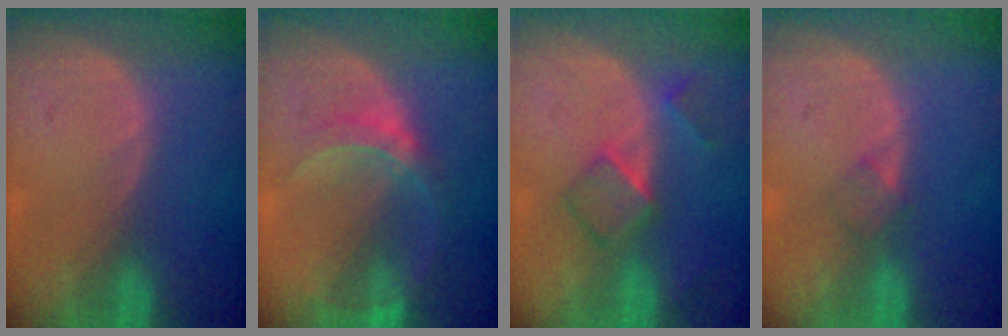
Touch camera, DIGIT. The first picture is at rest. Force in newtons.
{"total": 6.3, "press": 5.6, "slide": 3.0}
{"total": 5.2, "press": 4.6, "slide": 2.5}
{"total": 1.8, "press": 1.8, "slide": 0.2}